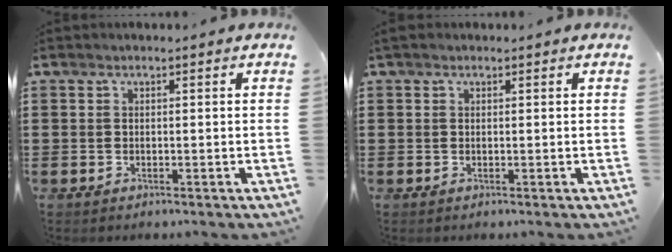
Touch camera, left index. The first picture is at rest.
{"total": 0.5, "force": [0.2, 0.4, 0.2], "torque": [-0.006, 0.005, 0.003]}